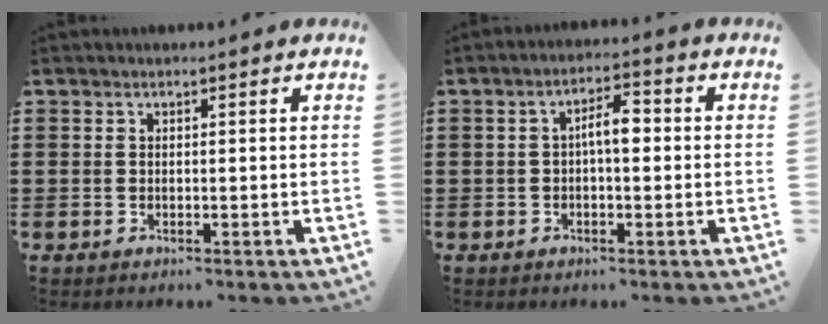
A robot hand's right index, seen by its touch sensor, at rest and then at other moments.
{"total": 4.0, "force": [-0.2, 1.3, 3.8], "torque": [-0.071, 0.010, -0.007]}